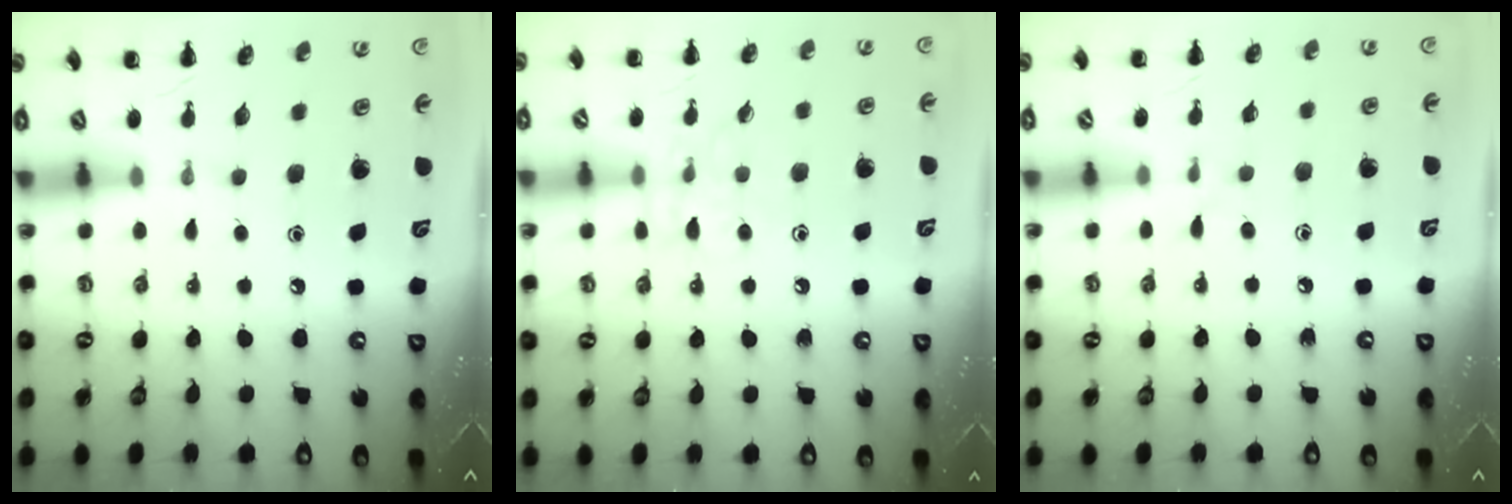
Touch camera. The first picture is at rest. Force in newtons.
{"total": 7.5, "press": 7.4, "slide": 1.2}
{"total": 3.0, "press": 2.6, "slide": 1.4}